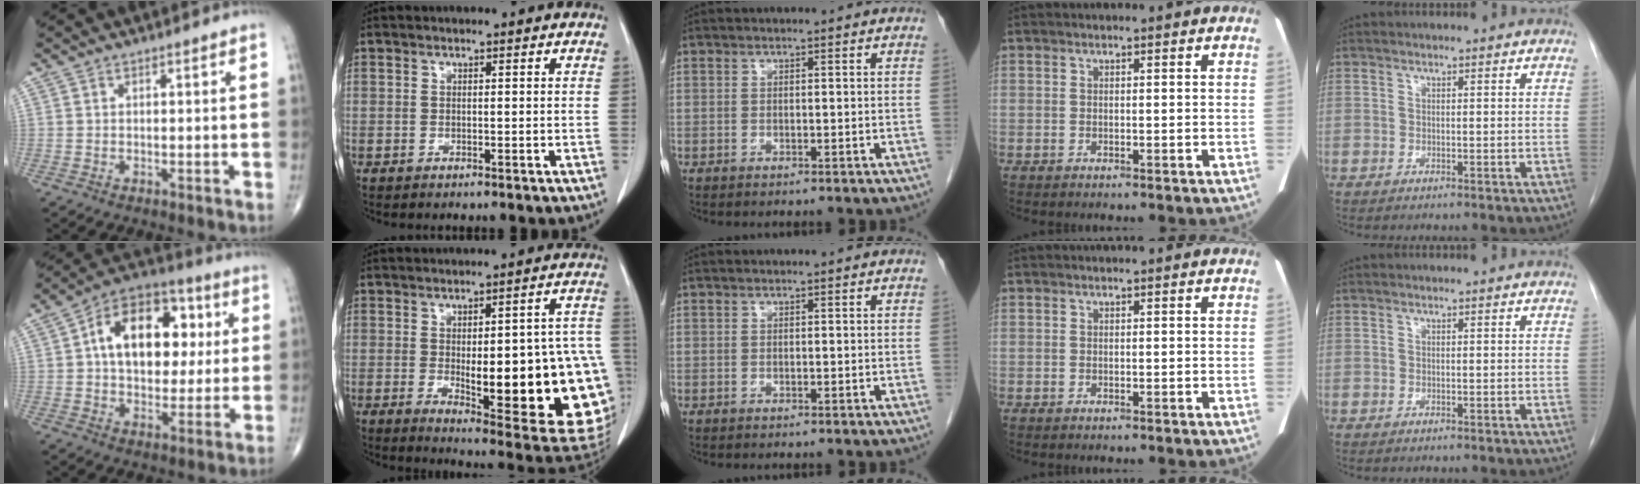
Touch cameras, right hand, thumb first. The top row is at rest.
{"thumb": {"total": 19.0, "force": [3.7, 12.2, 14.1], "torque": [-0.180, 0.017, 0.055]}, "index": {"total": 24.2, "force": [-3.8, 5.6, 23.2], "torque": [-0.212, 0.007, -0.021]}}